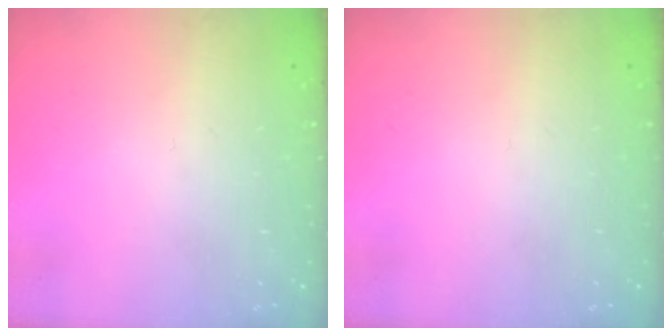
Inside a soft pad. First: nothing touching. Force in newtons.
{"total": 0.0}